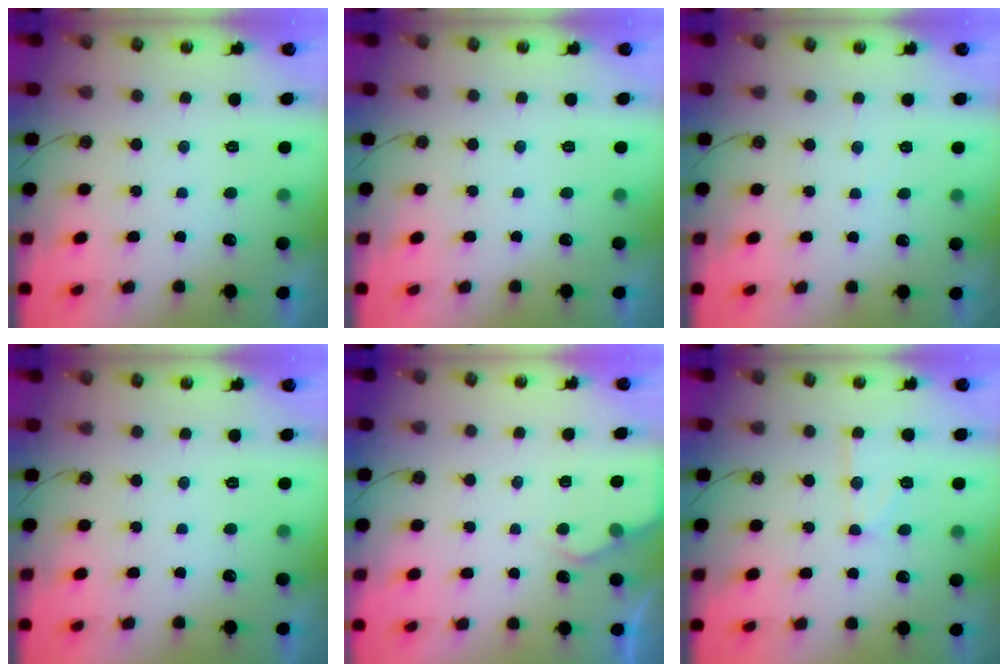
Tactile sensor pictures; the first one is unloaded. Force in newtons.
{"total": 0.0}
{"total": 3.2, "press": 3.1, "slide": 0.5}
{"total": 0.0}
{"total": 4.0, "press": 4.0, "slide": 0.5}
{"total": 12.2, "press": 12.1, "slide": 1.1}